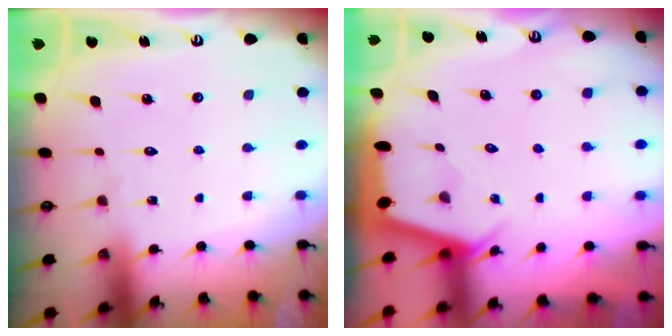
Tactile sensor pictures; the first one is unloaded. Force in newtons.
{"total": 2.2, "press": 2.2, "slide": 0.3}